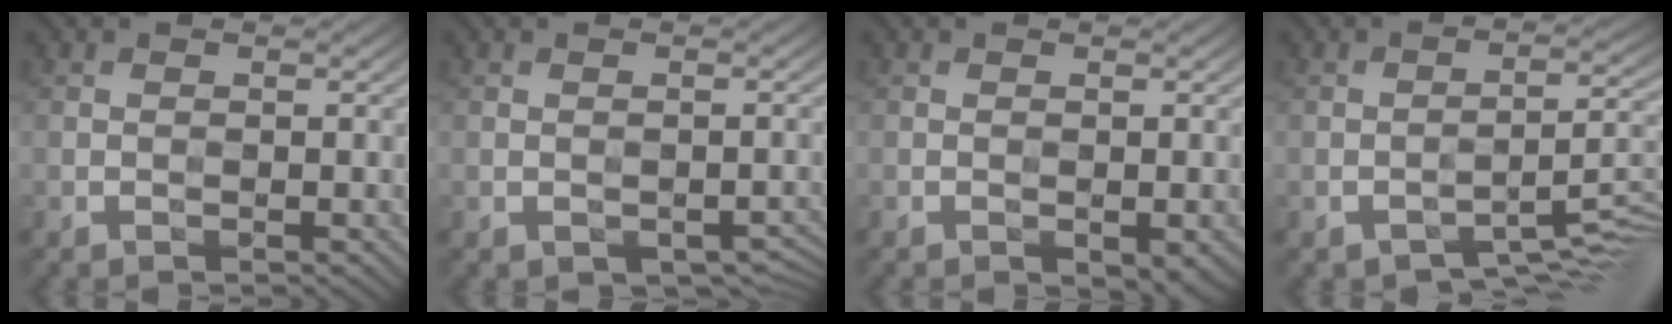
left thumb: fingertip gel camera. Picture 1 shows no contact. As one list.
[{"total": 2.6, "force": [-1.2, 1.5, 1.7], "torque": [-0.025, -0.011, -0.008]}, {"total": 2.2, "force": [-1.2, 1.1, 1.6], "torque": [-0.027, -0.008, -0.012]}, {"total": 5.6, "force": [-3.6, 1.9, 3.9], "torque": [-0.051, 0.004, -0.056]}]